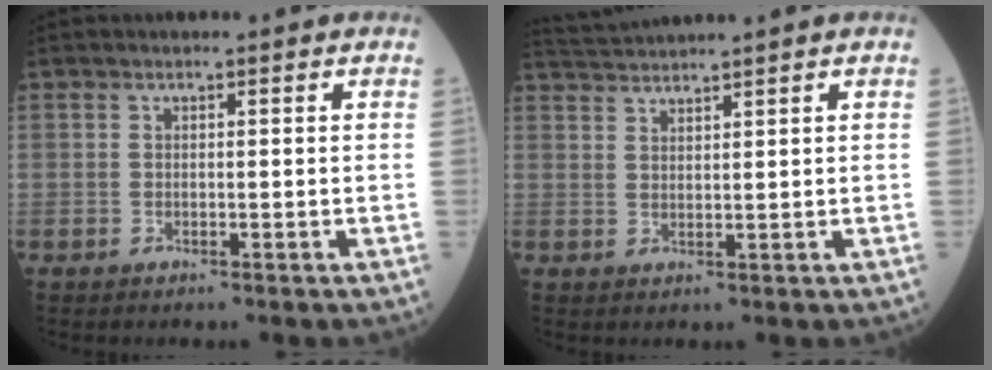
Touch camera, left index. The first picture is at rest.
{"total": 3.9, "force": [3.6, -1.5, 0.4], "torque": [-0.011, 0.012, 0.073]}